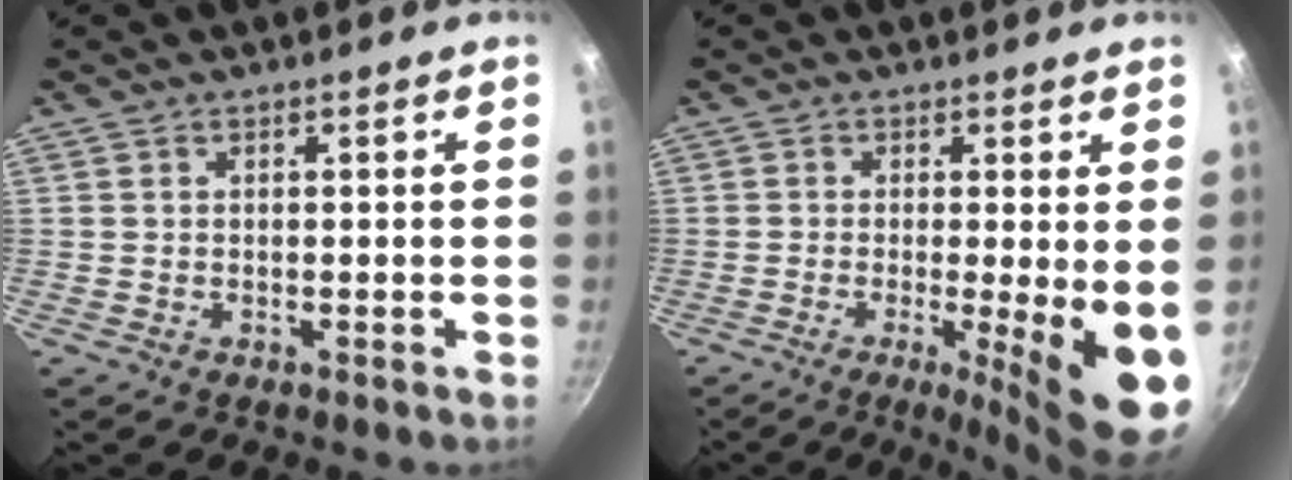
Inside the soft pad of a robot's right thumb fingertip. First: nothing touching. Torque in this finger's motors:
{"motor_torque": [0.09, 1.27, 0.03, -0.23, 0.26]}